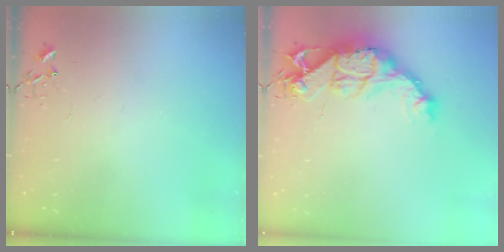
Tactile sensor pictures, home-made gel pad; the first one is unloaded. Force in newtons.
{"total": 18.1, "press": 18.0, "slide": 2.0}